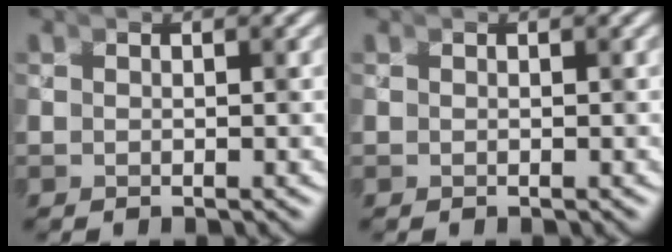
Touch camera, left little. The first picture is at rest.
{"total": 0.0}